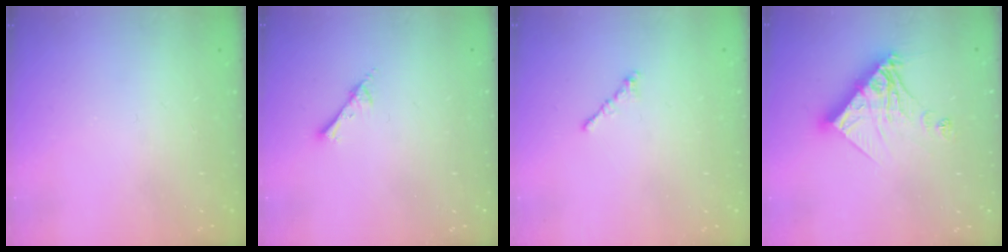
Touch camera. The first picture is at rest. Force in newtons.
{"total": 2.4, "press": 2.4, "slide": 0.2}
{"total": 0.9, "press": 0.7, "slide": 0.5}
{"total": 12.7, "press": 12.7, "slide": 1.2}